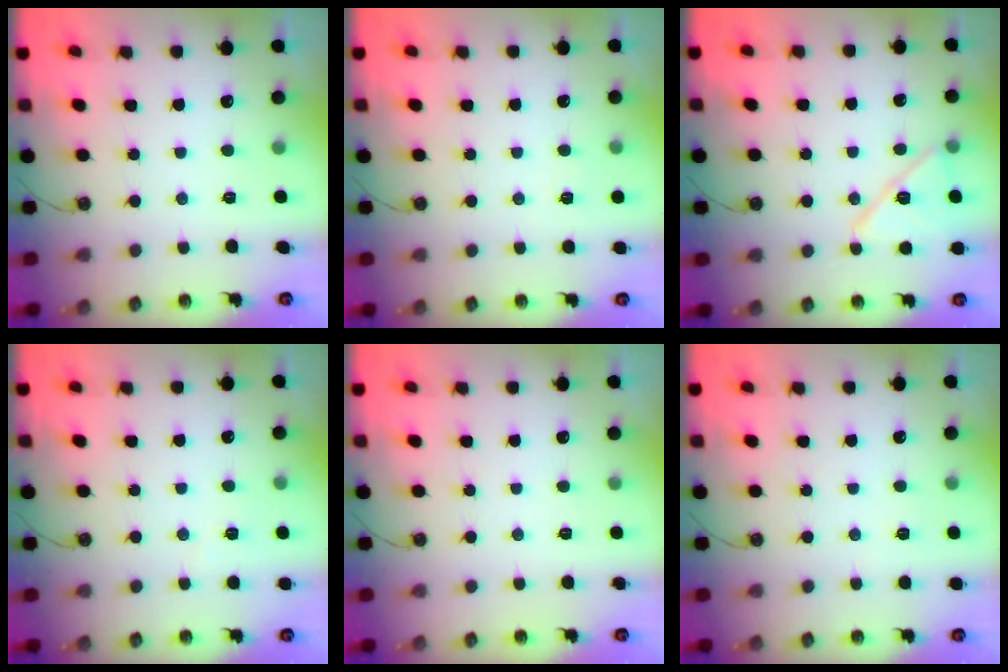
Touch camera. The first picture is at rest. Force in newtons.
{"total": 3.3, "press": 2.2, "slide": 2.4}
{"total": 13.2, "press": 13.2, "slide": 0.5}
{"total": 4.1, "press": 3.7, "slide": 1.8}
{"total": 0.0}
{"total": 2.5, "press": 1.1, "slide": 2.2}